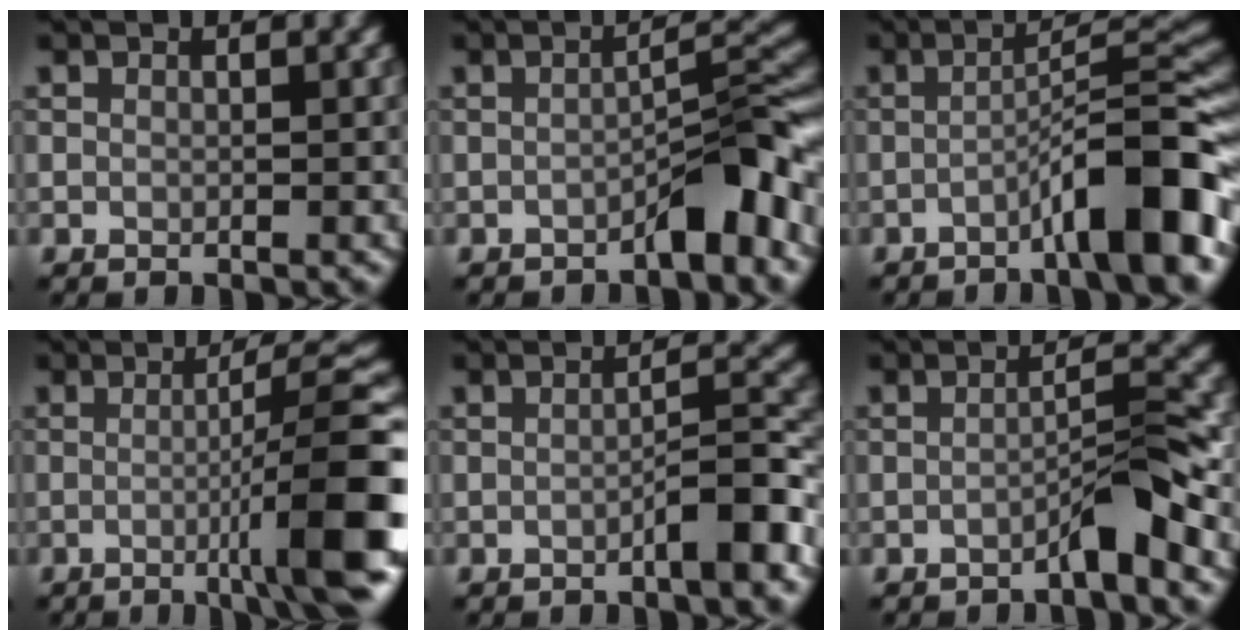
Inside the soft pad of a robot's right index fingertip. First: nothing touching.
{"total": 4.3, "force": [-2.5, 0.7, 3.4], "torque": [-0.047, 0.022, -0.043]}
{"total": 8.7, "force": [-4.0, 1.3, 7.7], "torque": [-0.101, 0.023, -0.069]}
{"total": 10.9, "force": [-2.4, 1.4, 10.6], "torque": [-0.133, 0.014, -0.039]}
{"total": 3.8, "force": [-1.8, 0.5, 3.3], "torque": [-0.047, 0.019, -0.034]}
{"total": 3.1, "force": [-1.9, 0.1, 2.5], "torque": [-0.038, 0.019, -0.036]}